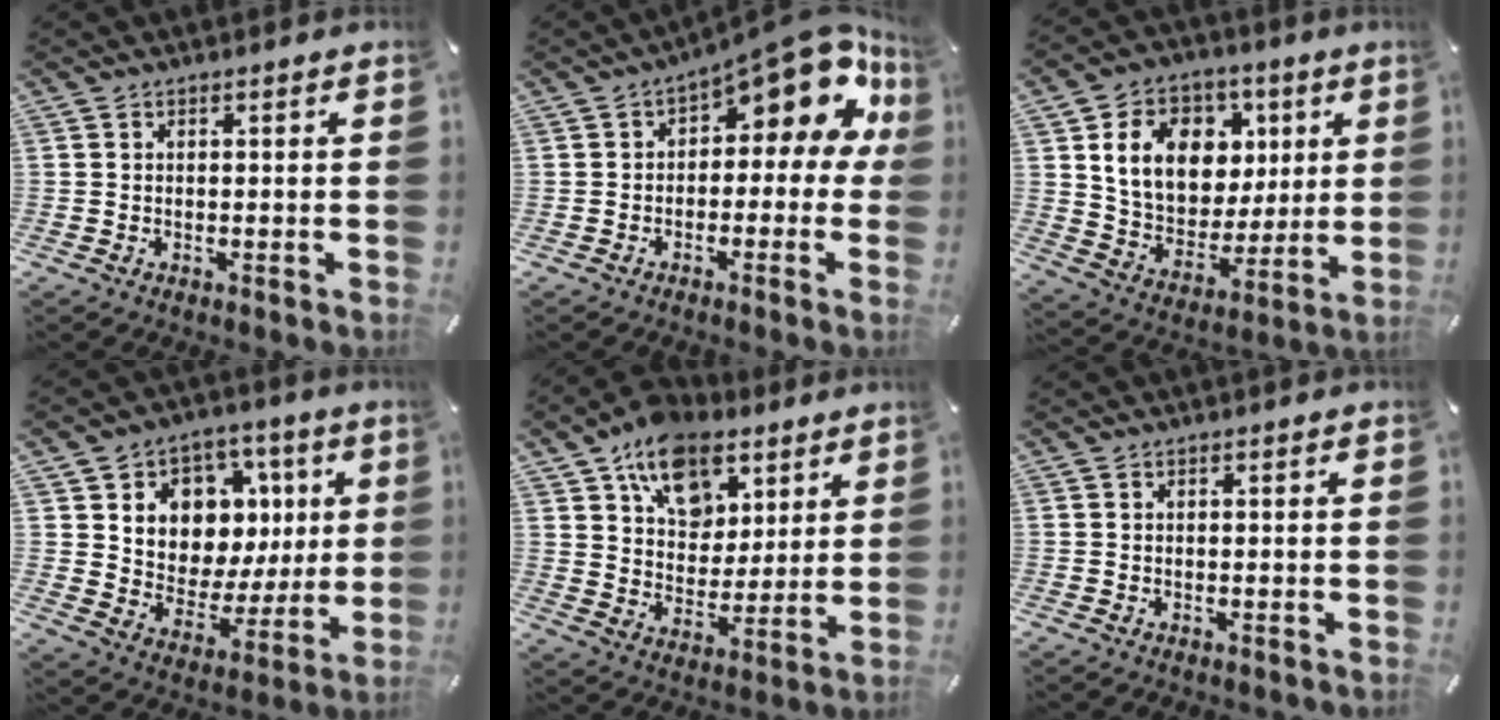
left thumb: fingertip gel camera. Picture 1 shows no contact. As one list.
[{"total": 13.0, "force": [6.6, 5.5, 9.7], "torque": [-0.132, -0.048, 0.108]}, {"total": 15.5, "force": [4.8, 12.6, 7.7], "torque": [-0.129, -0.004, 0.097]}, {"total": 10.6, "force": [3.0, 9.7, 3.2], "torque": [-0.049, -0.031, 0.064]}, {"total": 14.5, "force": [8.4, 10.3, 5.8], "torque": [-0.104, -0.044, 0.159]}, {"total": 0.0}]